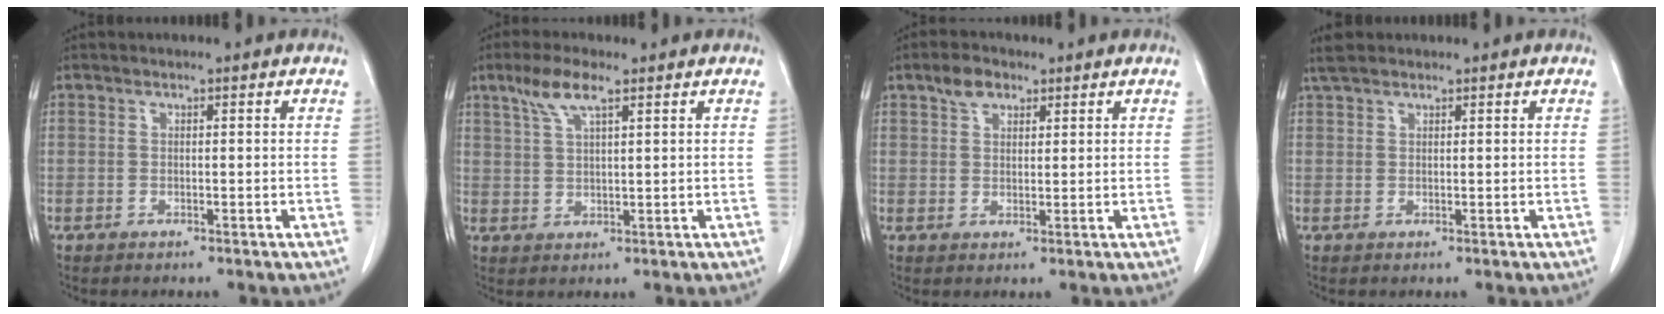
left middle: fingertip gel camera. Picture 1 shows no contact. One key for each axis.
{"total": 5.2, "fx": 3.3, "fy": 0.9, "fz": 3.9, "tx": -0.089, "ty": 0.009, "tz": 0.066}
{"total": 3.5, "fx": 2.2, "fy": 2.0, "fz": 1.8, "tx": -0.038, "ty": 0.008, "tz": 0.043}
{"total": 2.5, "fx": 2.2, "fy": 1.0, "fz": 1.0, "tx": -0.022, "ty": 0.013, "tz": 0.040}